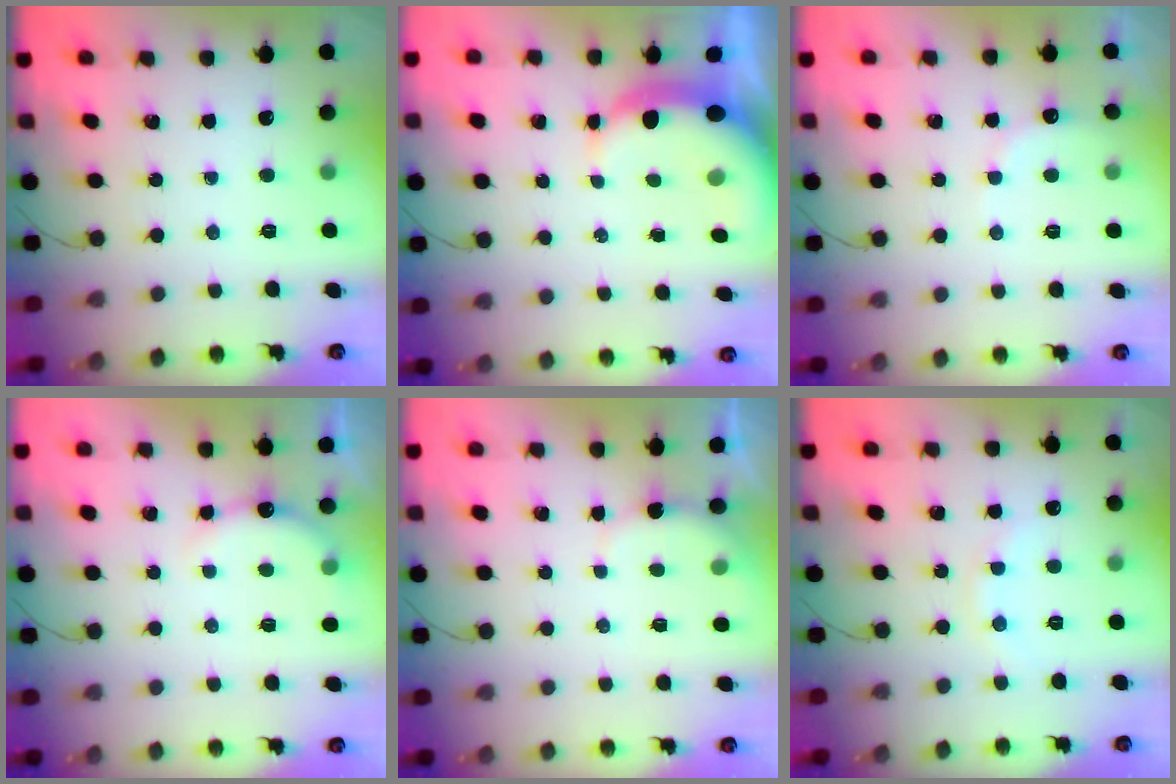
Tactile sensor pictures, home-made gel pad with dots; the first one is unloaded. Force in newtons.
{"total": 7.5, "press": 7.4, "slide": 1.3}
{"total": 7.6, "press": 7.5, "slide": 1.1}
{"total": 6.3, "press": 6.1, "slide": 1.4}
{"total": 2.3, "press": 2.2, "slide": 0.6}
{"total": 7.4, "press": 7.2, "slide": 1.6}